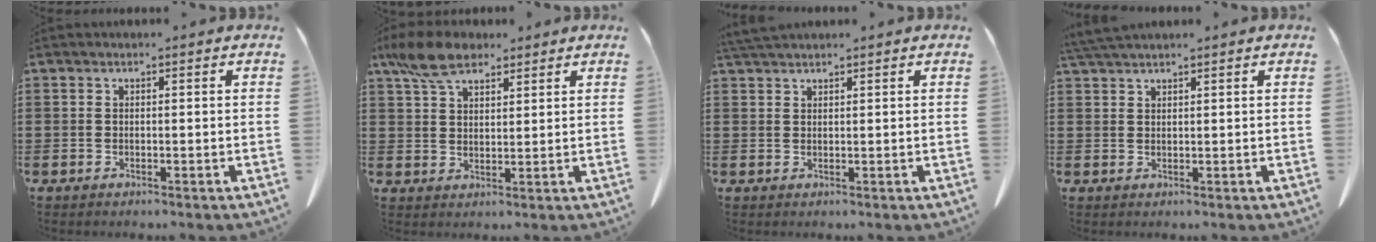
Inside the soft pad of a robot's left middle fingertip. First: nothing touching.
{"total": 7.4, "force": [5.2, 3.3, 4.0], "torque": [-0.095, 0.000, 0.100]}
{"total": 2.1, "force": [1.9, 0.2, 0.9], "torque": [-0.023, 0.000, 0.038]}
{"total": 2.6, "force": [2.3, 0.1, 1.1], "torque": [-0.028, -0.001, 0.046]}